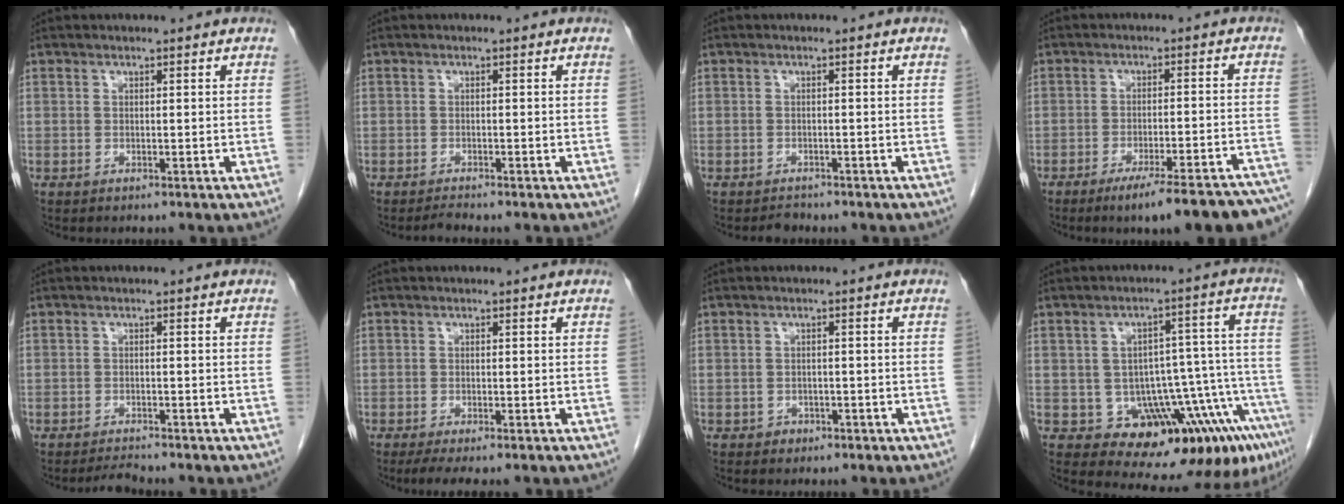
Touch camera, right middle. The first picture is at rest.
{"total": 0.9, "force": [-0.9, -0.2, 0.1], "torque": [-0.005, -0.005, -0.014]}
{"total": 1.3, "force": [-1.3, 0.5, -0.1], "torque": [-0.002, -0.003, -0.019]}
{"total": 16.6, "force": [-13.9, 1.2, 9.0], "torque": [-0.067, 0.012, -0.180]}
{"total": 1.5, "force": [-1.5, -0.2, 0.0], "torque": [-0.005, -0.011, -0.024]}
{"total": 3.5, "force": [-2.5, 0.5, 2.4], "torque": [-0.040, -0.010, -0.039]}
{"total": 1.4, "force": [-0.8, 1.1, 0.3], "torque": [-0.006, 0.005, -0.007]}
{"total": 15.3, "force": [-7.8, 5.3, 12.1], "torque": [-0.102, 0.040, -0.095]}